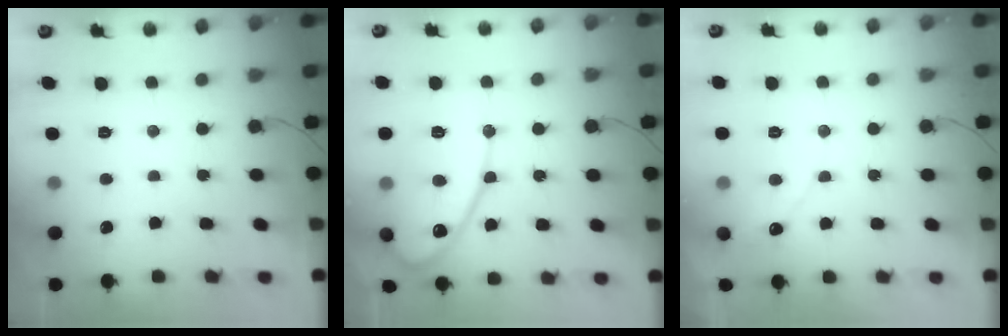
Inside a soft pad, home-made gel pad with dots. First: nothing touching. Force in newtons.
{"total": 13.6, "press": 13.5, "slide": 1.2}
{"total": 3.9, "press": 3.9, "slide": 0.3}